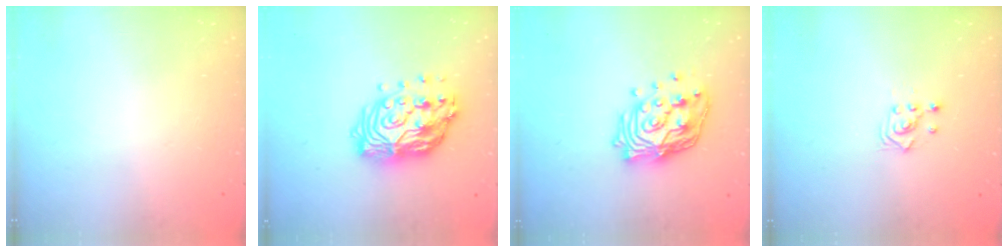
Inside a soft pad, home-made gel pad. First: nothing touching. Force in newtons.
{"total": 17.1, "press": 17.0, "slide": 1.6}
{"total": 16.7, "press": 16.7, "slide": 1.5}
{"total": 2.3, "press": 2.3, "slide": 0.3}